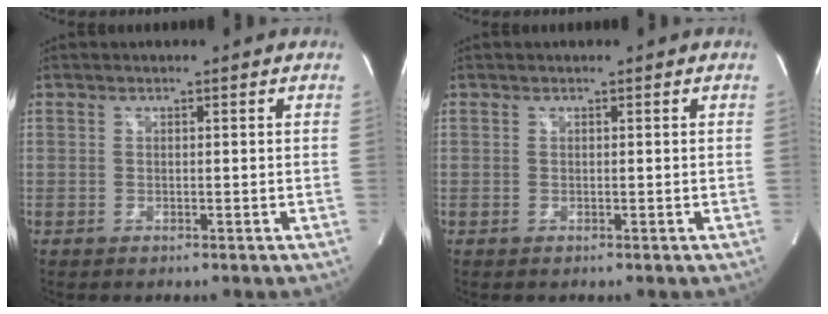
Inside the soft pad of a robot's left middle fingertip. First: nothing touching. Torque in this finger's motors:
{"motor_torque": [0.00, 0.26, -0.08, -0.01]}